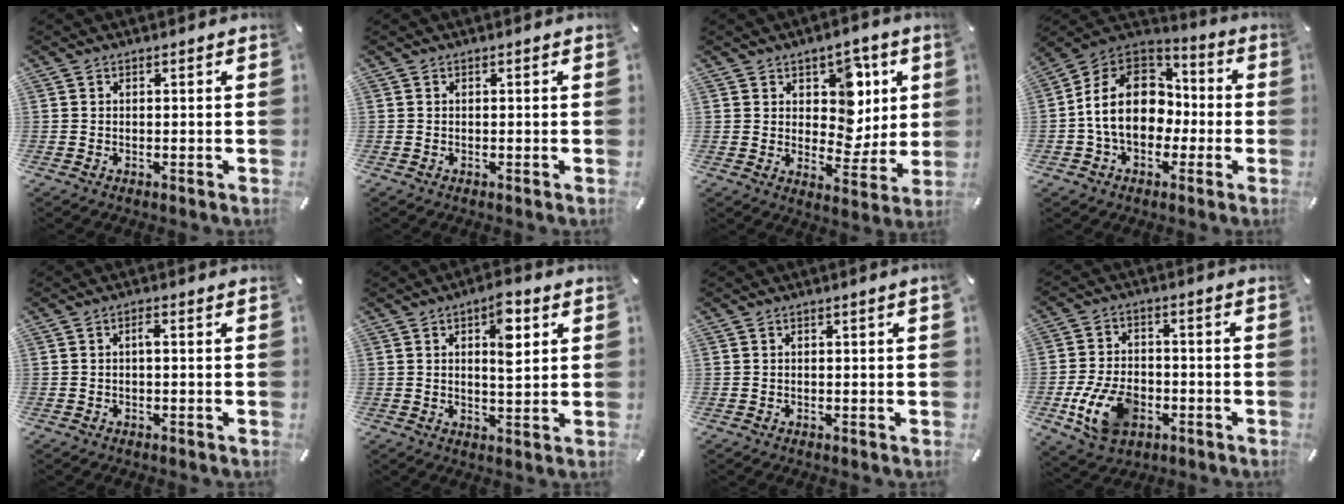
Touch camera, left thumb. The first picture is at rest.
{"total": 0.0}
{"total": 10.2, "force": [3.8, 8.2, 4.7], "torque": [-0.051, -0.027, 0.069]}
{"total": 17.3, "force": [-2.3, 13.5, 10.6], "torque": [-0.215, 0.027, -0.040]}
{"total": 1.7, "force": [-0.1, 0.5, 1.6], "torque": [-0.033, 0.005, -0.004]}
{"total": 7.8, "force": [2.8, 3.3, 6.5], "torque": [-0.086, -0.012, 0.038]}
{"total": 1.0, "force": [0.0, 0.0, 1.0], "torque": [-0.016, -0.003, 0.000]}
{"total": 12.2, "force": [-4.2, 8.2, 7.9], "torque": [-0.163, 0.010, -0.072]}